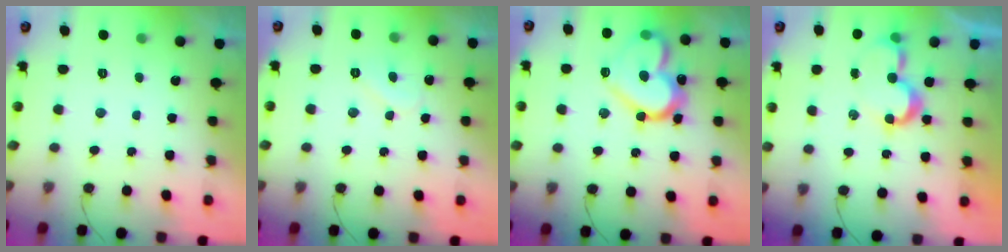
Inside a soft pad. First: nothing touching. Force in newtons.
{"total": 5.6, "press": 5.6, "slide": 0.4}
{"total": 20.7, "press": 20.7, "slide": 1.3}
{"total": 7.7, "press": 7.7, "slide": 0.2}